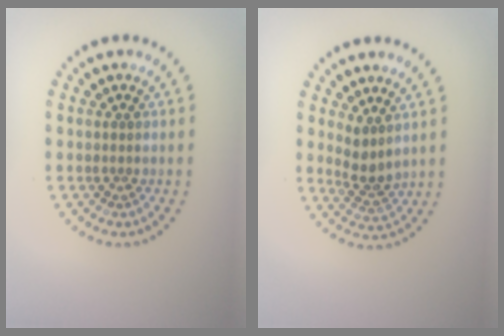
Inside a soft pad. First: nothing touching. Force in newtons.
{"total": 2.5, "press": 1.9, "slide": 1.6}